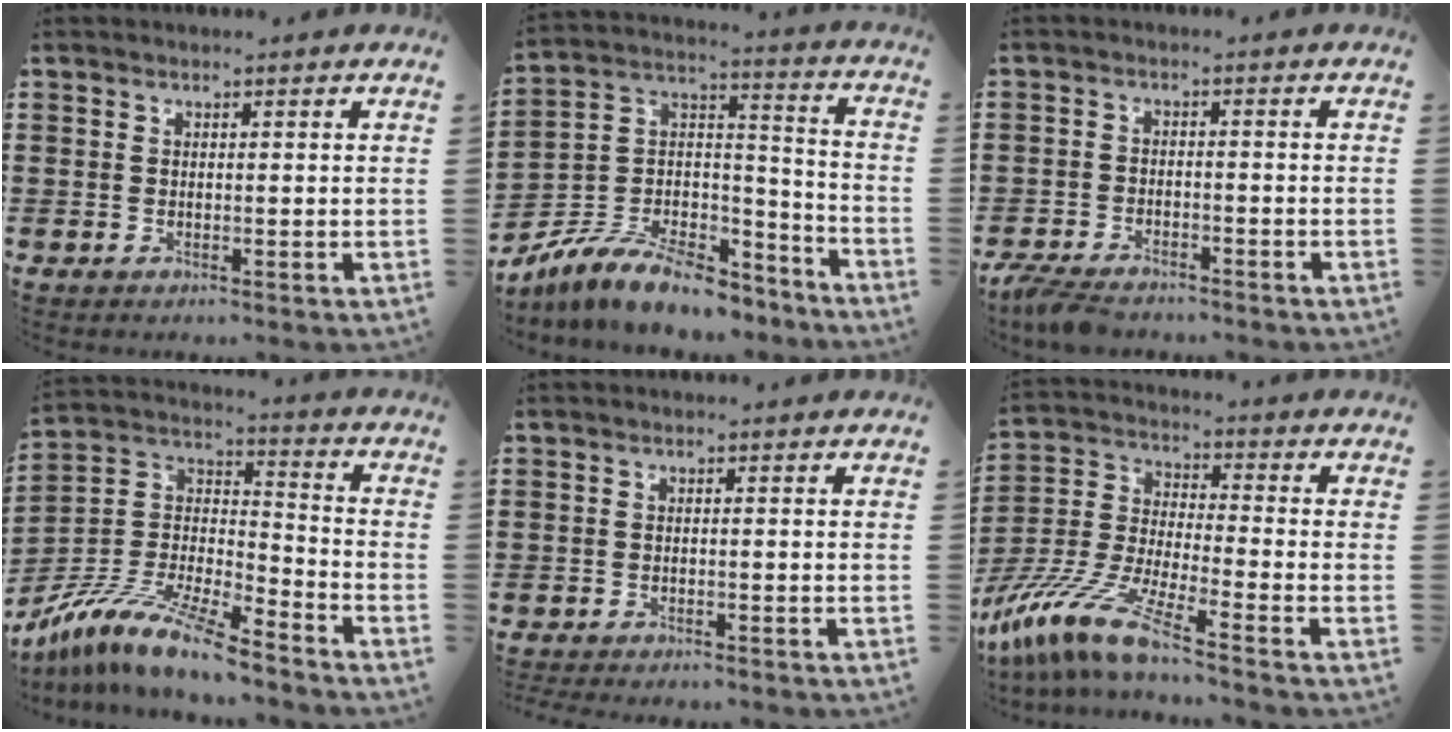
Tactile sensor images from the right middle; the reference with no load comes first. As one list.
[{"total": 9.0, "force": [-7.7, 2.6, 3.9], "torque": [-0.084, 0.010, -0.153]}, {"total": 3.9, "force": [-3.7, 0.9, 1.0], "torque": [-0.040, -0.004, -0.081]}, {"total": 11.4, "force": [-9.9, 1.0, 5.6], "torque": [-0.129, 0.002, -0.201]}, {"total": 1.1, "force": [-1.1, 0.0, 0.1], "torque": [-0.005, -0.001, -0.024]}, {"total": 10.8, "force": [-8.5, 0.5, 6.6], "torque": [-0.162, -0.008, -0.179]}]